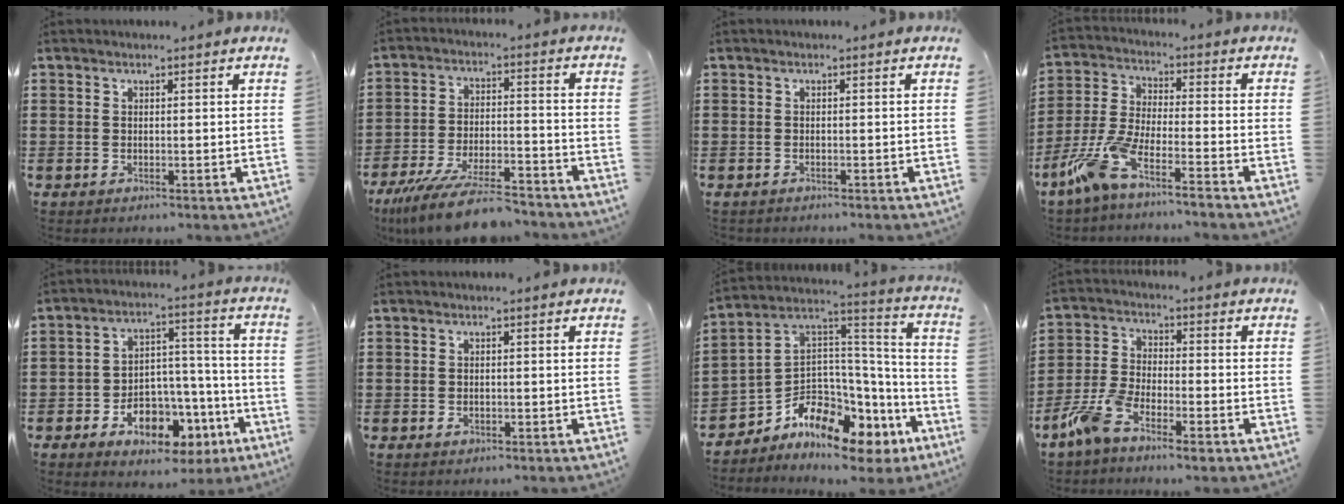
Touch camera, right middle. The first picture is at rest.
{"total": 10.3, "force": [-9.0, 1.4, 4.9], "torque": [-0.096, 0.014, -0.174]}
{"total": 0.5, "force": [-0.5, 0.0, 0.0], "torque": [-0.002, -0.001, -0.011]}
{"total": 8.0, "force": [-6.7, 0.5, 4.5], "torque": [-0.125, -0.017, -0.138]}
{"total": 7.6, "force": [-4.3, 5.1, 3.6], "torque": [-0.056, 0.028, -0.073]}
{"total": 0.8, "force": [-0.4, 0.4, 0.5], "torque": [-0.012, -0.004, -0.008]}
{"total": 8.1, "force": [-6.2, 4.5, 2.7], "torque": [-0.078, -0.019, -0.120]}
{"total": 7.4, "force": [-5.4, 2.0, 4.6], "torque": [-0.116, -0.004, -0.106]}